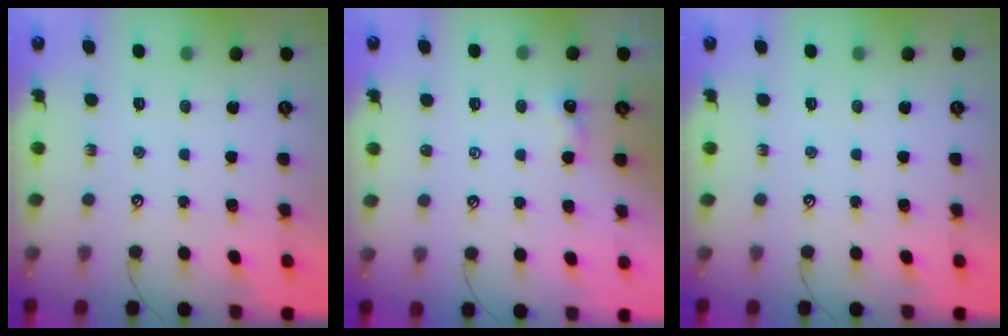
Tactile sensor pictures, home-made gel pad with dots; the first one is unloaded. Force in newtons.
{"total": 1.0, "press": 0.9, "slide": 0.4}
{"total": 0.0}